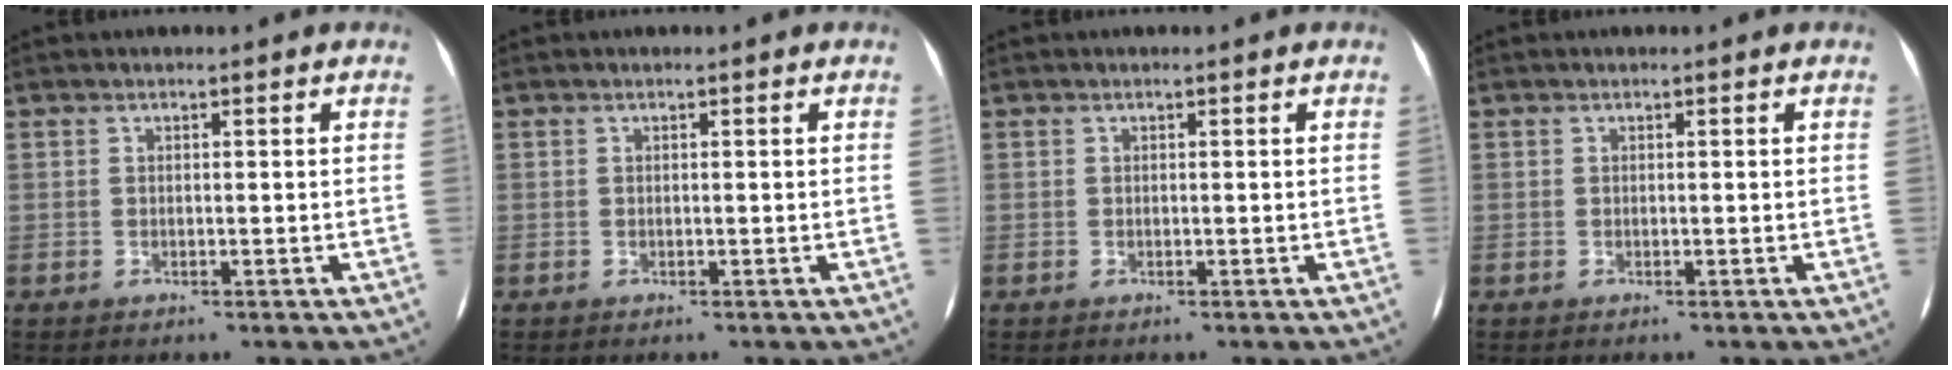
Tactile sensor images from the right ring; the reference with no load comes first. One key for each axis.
{"total": 0.0}
{"total": 0.0}
{"total": 0.0}